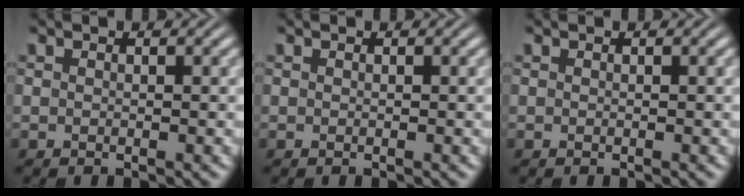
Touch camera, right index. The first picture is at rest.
{"total": 0.0}
{"total": 0.0}